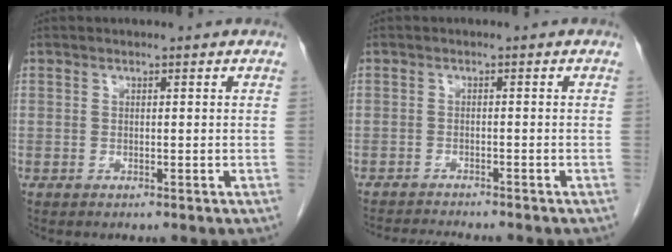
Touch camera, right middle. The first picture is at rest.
{"total": 6.1, "force": [-5.8, 0.1, 2.1], "torque": [-0.027, -0.014, -0.089]}